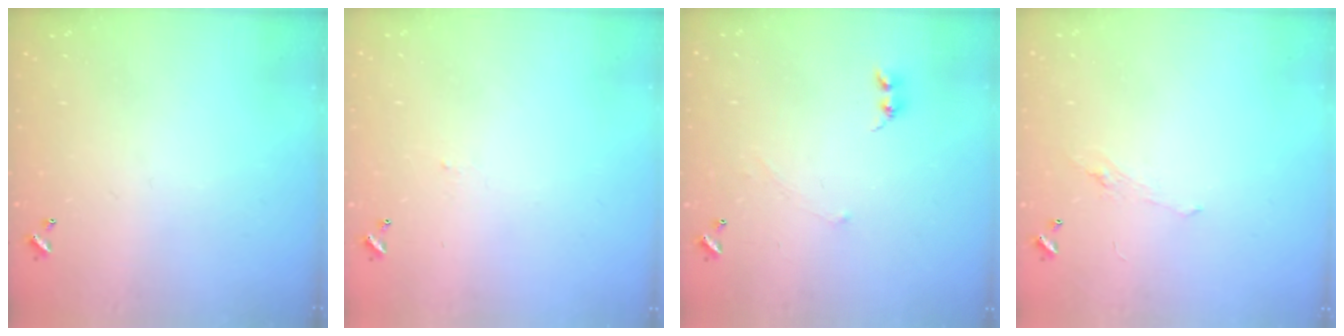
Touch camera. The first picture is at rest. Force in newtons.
{"total": 2.1, "press": 2.1, "slide": 0.2}
{"total": 0.6, "press": 0.3, "slide": 0.5}
{"total": 2.2, "press": 2.1, "slide": 0.8}